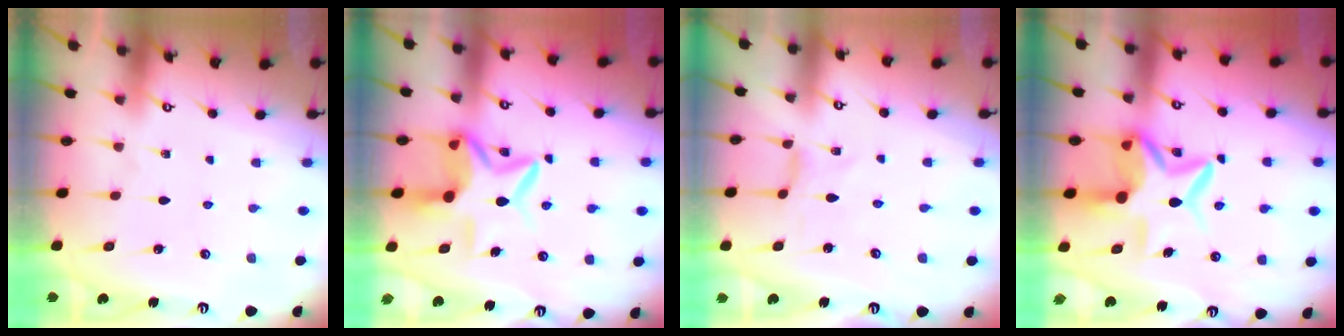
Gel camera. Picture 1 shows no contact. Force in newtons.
{"total": 11.0, "press": 10.9, "slide": 1.1}
{"total": 0.0}
{"total": 11.1, "press": 11.1, "slide": 1.1}